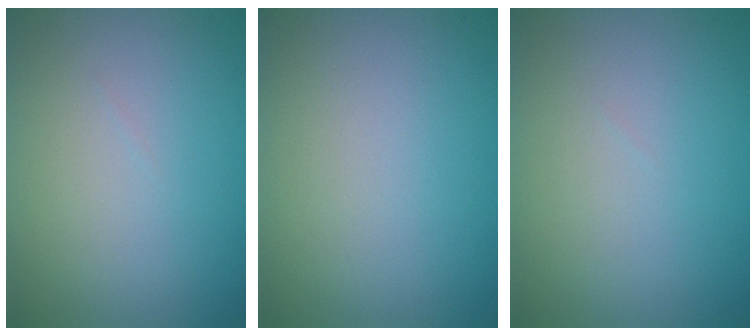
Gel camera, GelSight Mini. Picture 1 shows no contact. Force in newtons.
{"total": 0.0}
{"total": 0.0}